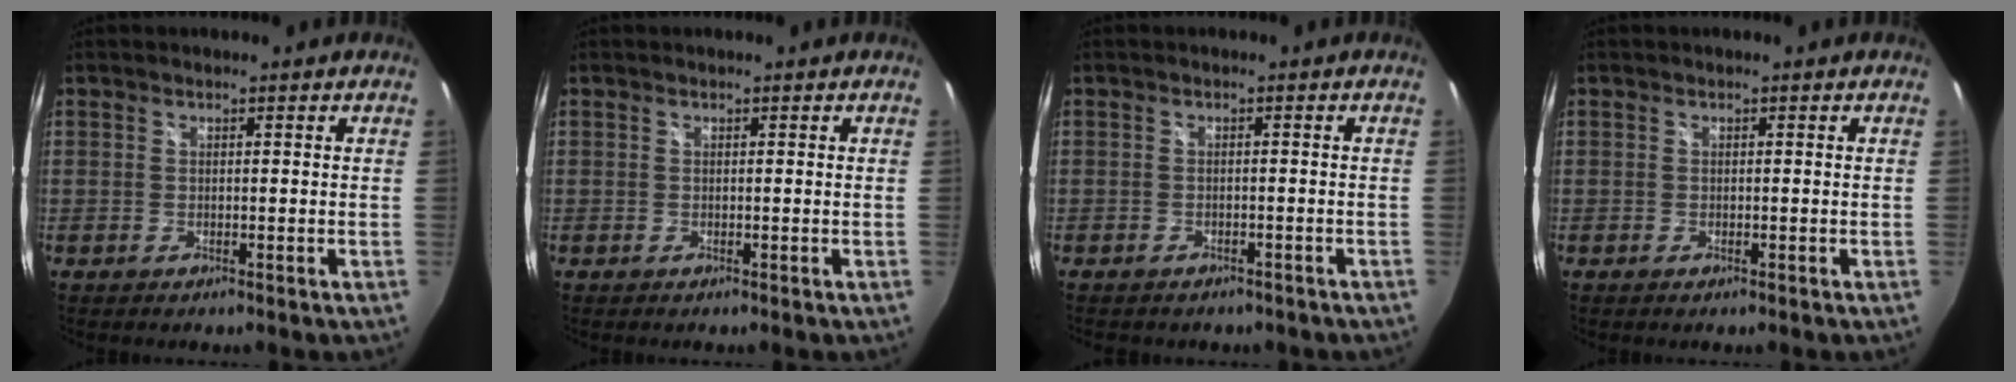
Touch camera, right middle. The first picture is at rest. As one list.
[{"total": 0.0}, {"total": 4.0, "force": [-3.2, 1.9, 1.4], "torque": [-0.026, -0.013, -0.039]}, {"total": 0.0}]